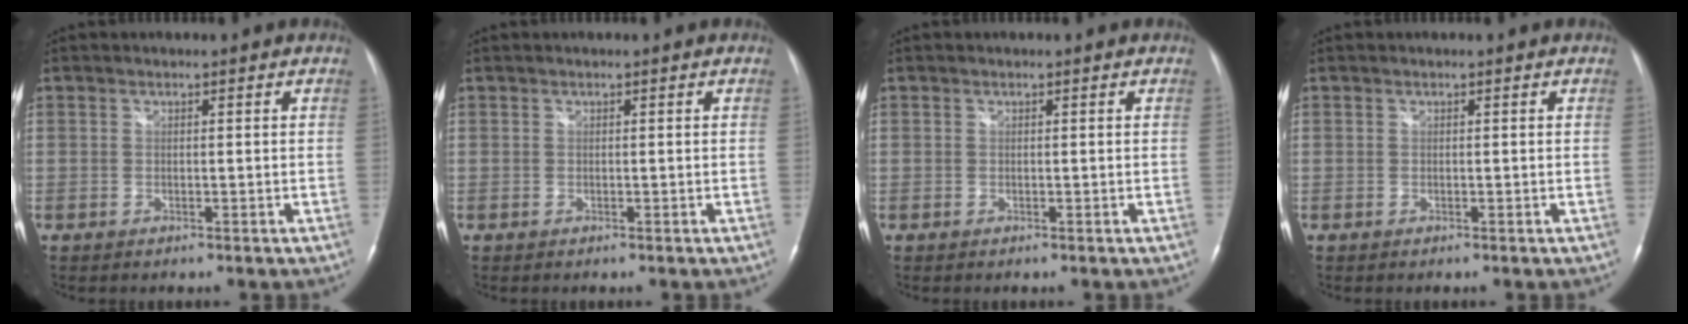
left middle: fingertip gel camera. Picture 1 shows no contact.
{"total": 0.0}
{"total": 0.0}
{"total": 0.0}